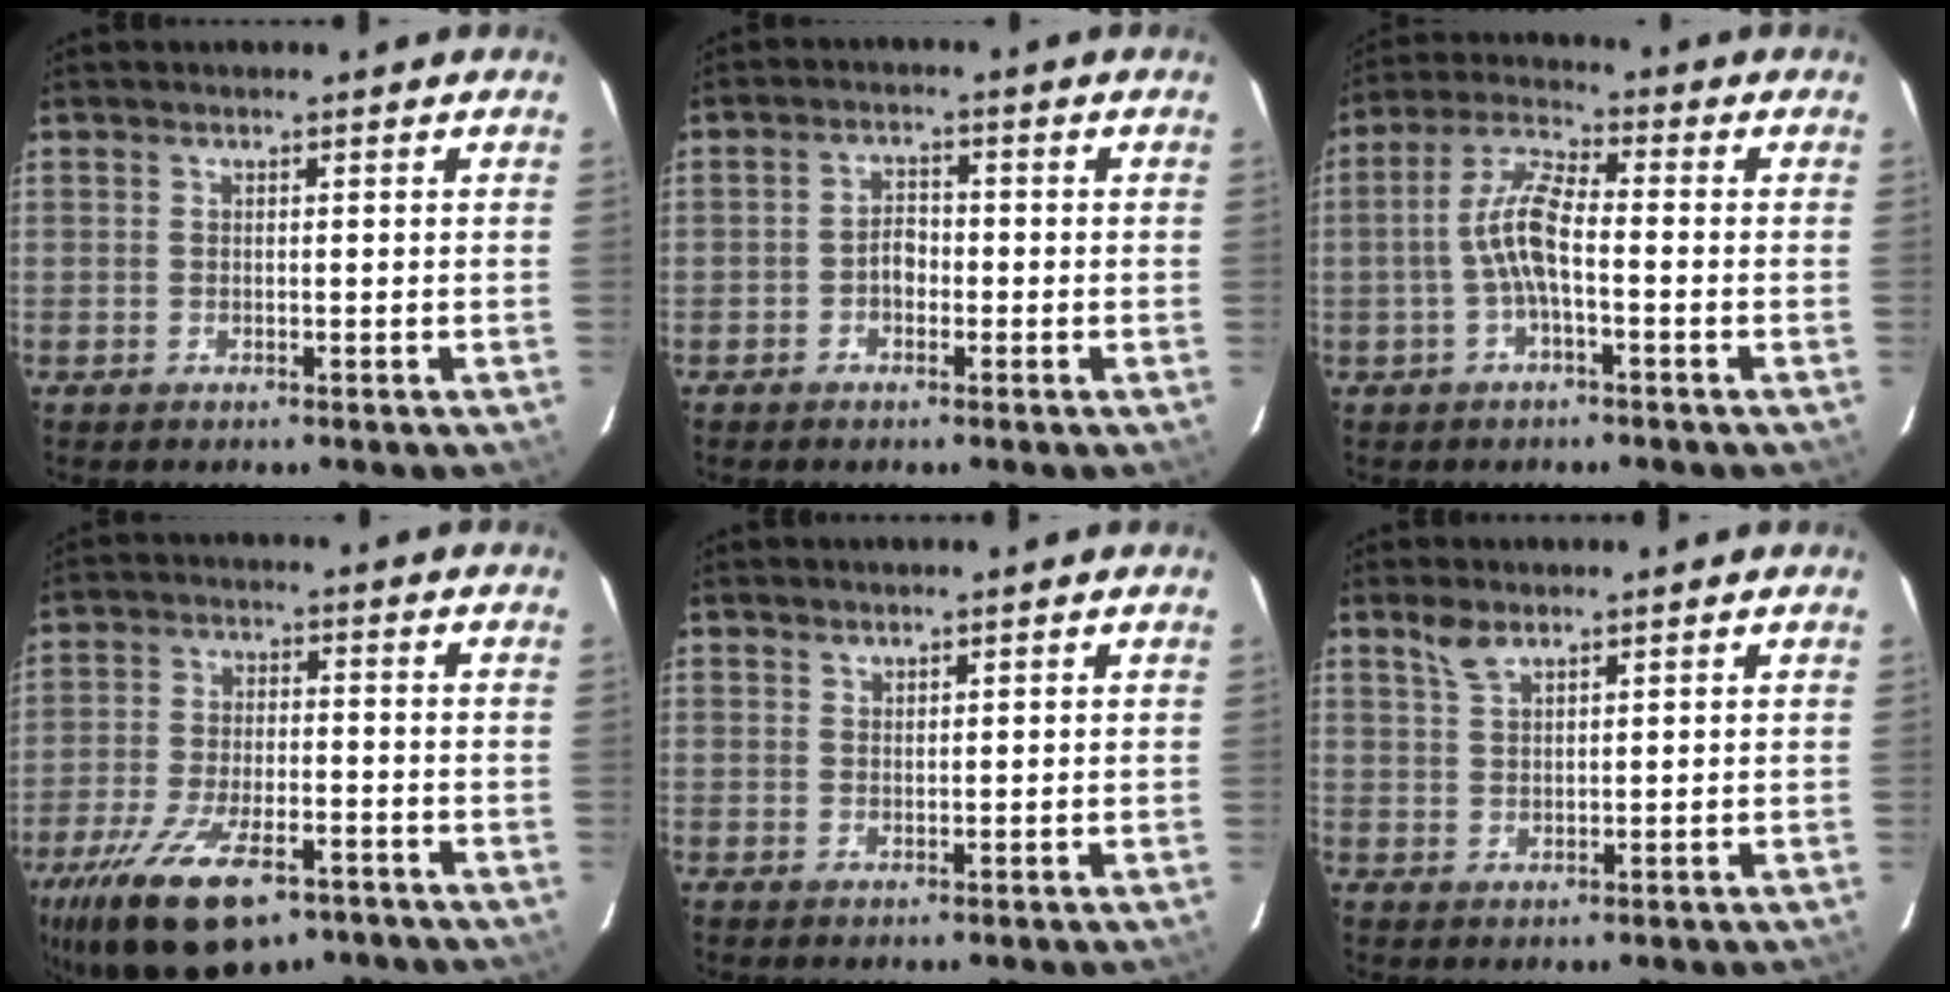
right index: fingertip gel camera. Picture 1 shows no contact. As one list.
[{"total": 2.8, "force": [-1.2, 2.0, 1.5], "torque": [-0.028, 0.009, -0.022]}, {"total": 7.7, "force": [-1.7, 2.0, 7.2], "torque": [-0.156, 0.014, -0.035]}, {"total": 19.3, "force": [-12.1, 8.3, 12.6], "torque": [-0.265, -0.040, -0.200]}, {"total": 0.9, "force": [0.8, 0.3, 0.1], "torque": [-0.002, 0.002, 0.017]}, {"total": 3.0, "force": [2.3, 1.0, 1.6], "torque": [-0.032, 0.005, 0.048]}]